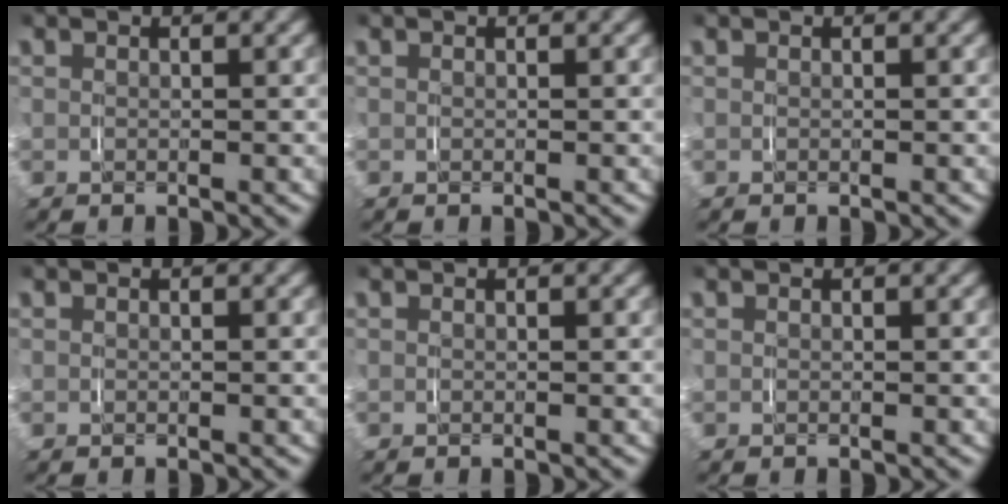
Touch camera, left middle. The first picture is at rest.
{"total": 0.0}
{"total": 0.0}
{"total": 0.0}
{"total": 0.0}
{"total": 0.0}